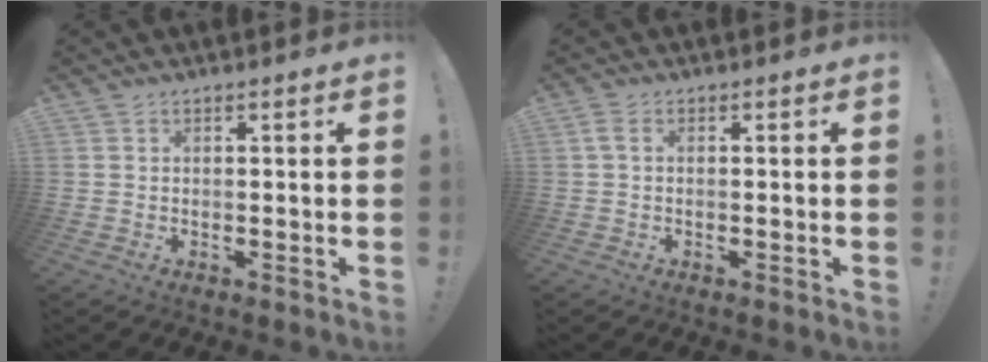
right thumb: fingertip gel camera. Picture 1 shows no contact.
{"total": 1.6, "force": [0.3, 0.7, 1.4], "torque": [-0.028, 0.004, 0.006]}